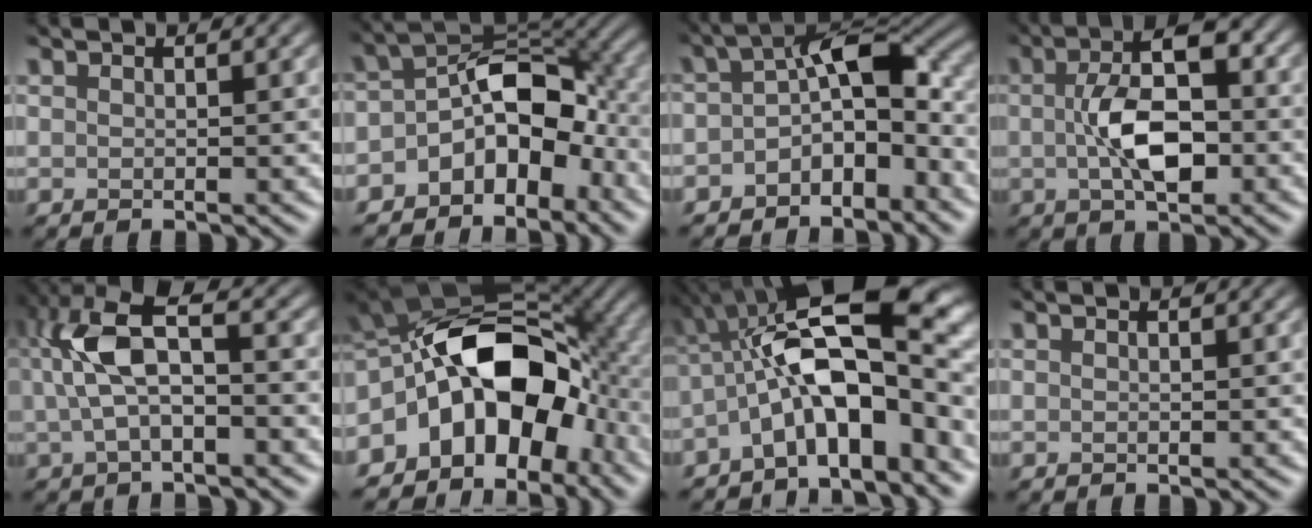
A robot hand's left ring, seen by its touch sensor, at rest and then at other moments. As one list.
[{"total": 6.5, "force": [-4.3, 3.6, 3.3], "torque": [-0.039, 0.008, -0.074]}, {"total": 5.6, "force": [-3.2, 2.6, 3.8], "torque": [-0.055, 0.013, -0.058]}, {"total": 5.9, "force": [-1.2, 2.6, 5.2], "torque": [-0.102, 0.003, -0.016]}, {"total": 6.0, "force": [-0.2, 2.7, 5.4], "torque": [-0.132, 0.007, 0.001]}, {"total": 12.0, "force": [-5.4, 7.3, 7.9], "torque": [-0.105, 0.009, -0.097]}, {"total": 11.2, "force": [-3.3, 4.3, 9.8], "torque": [-0.165, 0.021, -0.063]}, {"total": 0.0}]